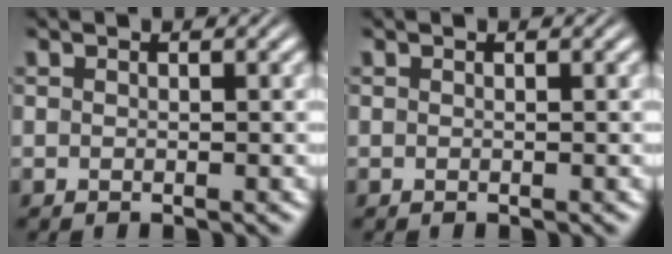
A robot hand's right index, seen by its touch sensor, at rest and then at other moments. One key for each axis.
{"total": 0.0}